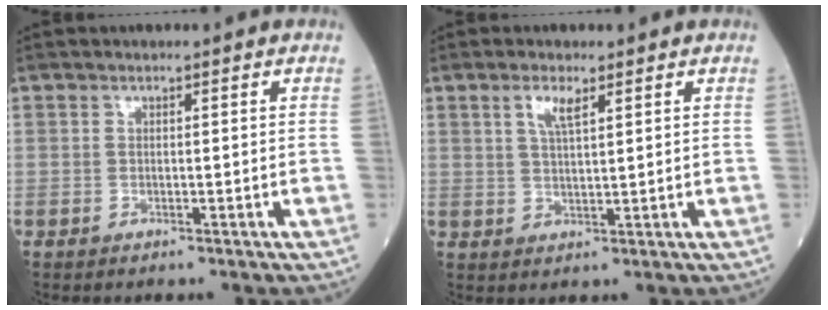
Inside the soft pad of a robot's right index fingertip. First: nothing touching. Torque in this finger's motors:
{"motor_torque": [0.32, 0.21, 0.18, 0.06]}